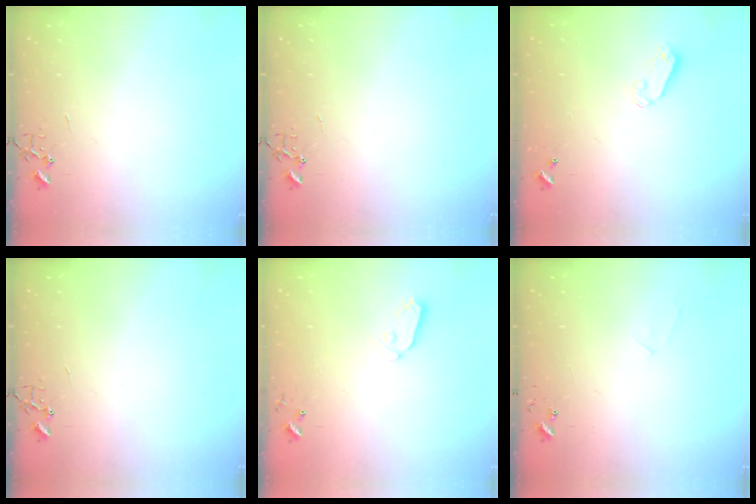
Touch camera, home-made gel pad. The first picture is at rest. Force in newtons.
{"total": 0.0}
{"total": 4.0, "press": 4.0, "slide": 0.4}
{"total": 0.0}
{"total": 6.0, "press": 6.0, "slide": 0.5}
{"total": 5.4, "press": 5.4, "slide": 0.4}